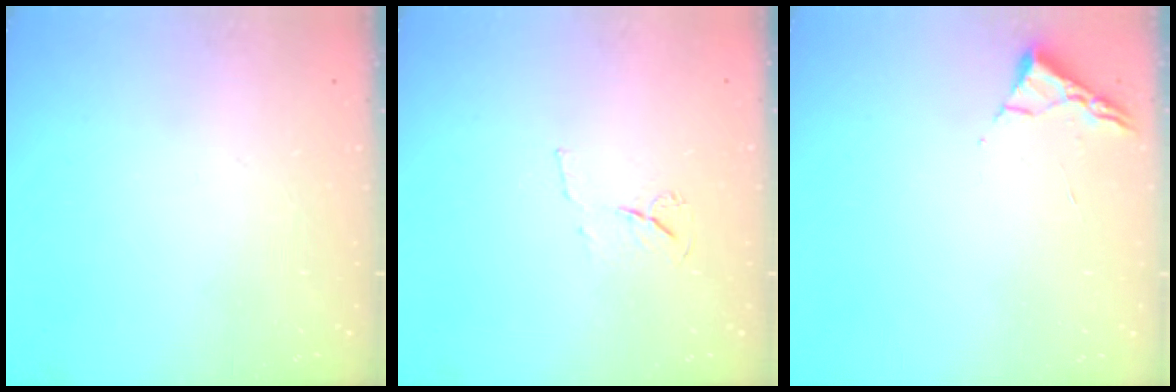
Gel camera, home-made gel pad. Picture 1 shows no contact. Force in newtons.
{"total": 4.7, "press": 4.6, "slide": 0.8}
{"total": 3.0, "press": 2.9, "slide": 0.4}